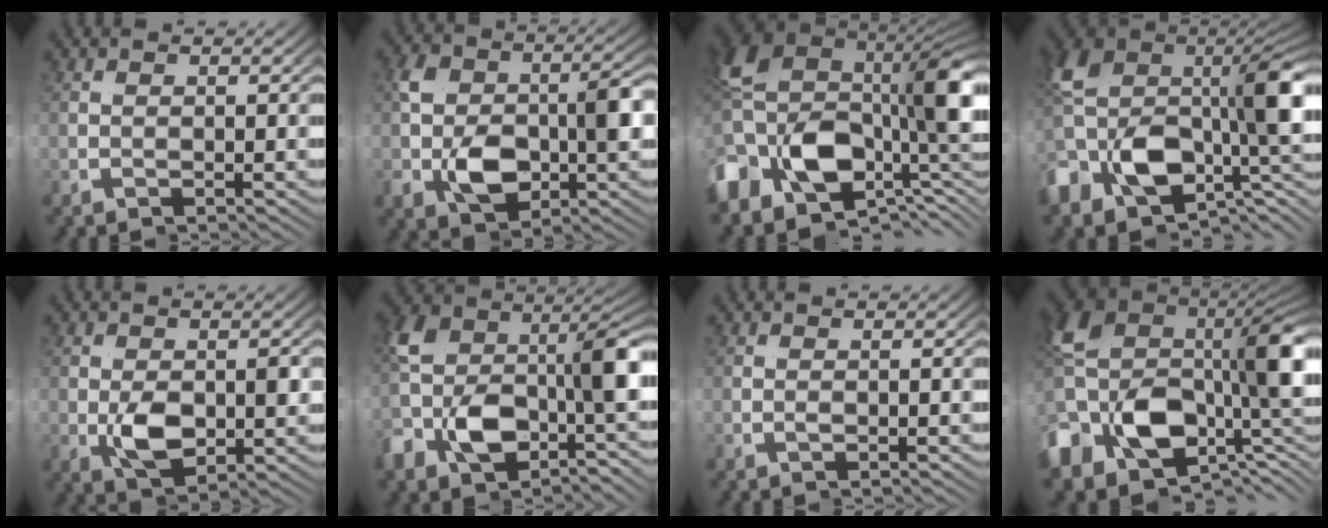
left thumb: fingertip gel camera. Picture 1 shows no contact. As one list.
[{"total": 7.9, "force": [-0.4, 5.3, 5.9], "torque": [-0.114, -0.015, 0.000]}, {"total": 19.8, "force": [-0.8, 11.4, 16.2], "torque": [-0.336, -0.026, 0.009]}, {"total": 15.8, "force": [-1.5, 8.5, 13.2], "torque": [-0.282, -0.010, -0.009]}, {"total": 4.8, "force": [-0.3, 2.9, 3.9], "torque": [-0.082, -0.012, 0.002]}, {"total": 9.7, "force": [-3.2, 5.6, 7.2], "torque": [-0.161, -0.011, -0.034]}, {"total": 0.5, "force": [0.3, -0.2, 0.4], "torque": [-0.003, 0.004, 0.003]}, {"total": 17.8, "force": [-1.8, 9.6, 14.8], "torque": [-0.313, -0.013, -0.009]}]